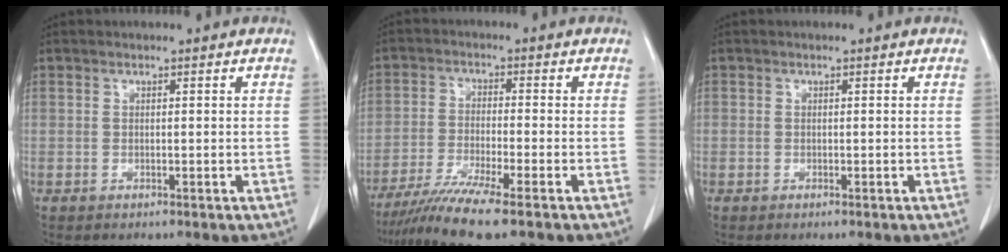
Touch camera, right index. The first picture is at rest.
{"total": 8.9, "force": [-6.9, -0.8, 5.6], "torque": [-0.097, -0.029, -0.119]}
{"total": 0.0}